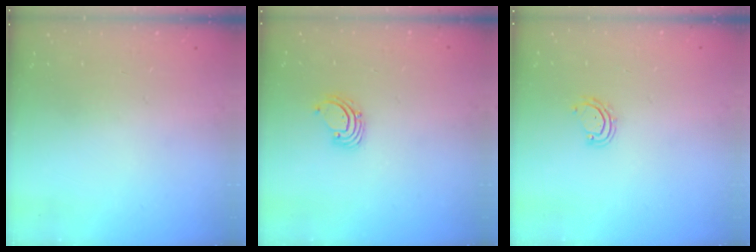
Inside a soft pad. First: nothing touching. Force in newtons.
{"total": 2.3, "press": 2.3, "slide": 0.2}
{"total": 4.1, "press": 4.1, "slide": 0.3}